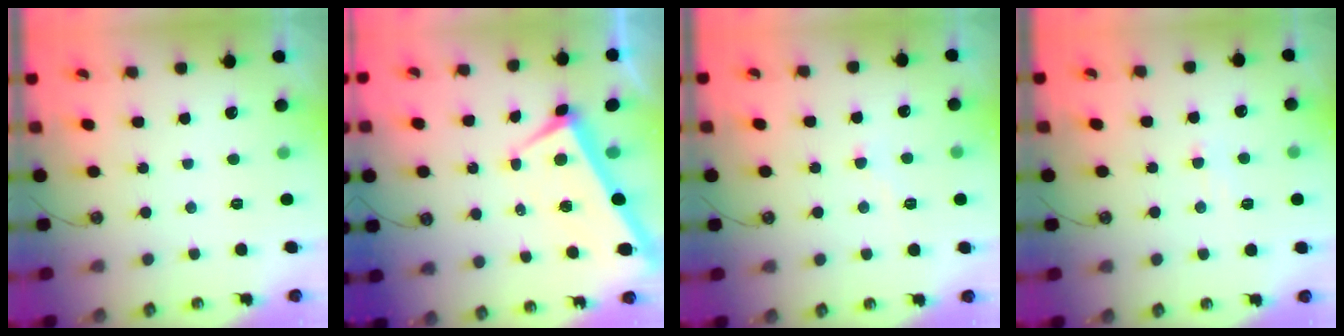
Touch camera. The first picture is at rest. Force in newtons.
{"total": 0.9, "press": 0.6, "slide": 0.8}
{"total": 2.9, "press": 2.9, "slide": 0.5}
{"total": 1.0, "press": 0.4, "slide": 0.9}